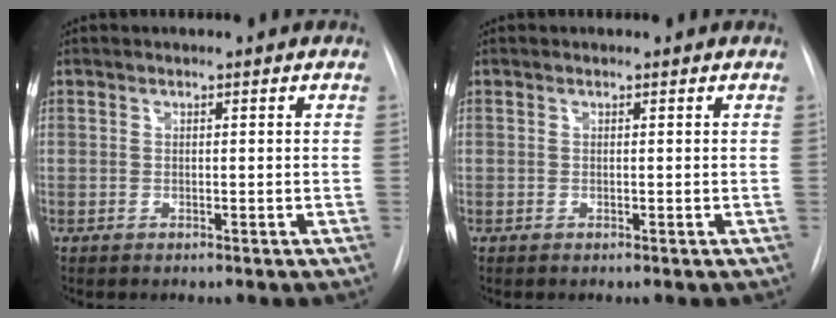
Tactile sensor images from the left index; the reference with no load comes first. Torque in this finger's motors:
{"motor_torque": [-0.08, -0.10, 0.01, -0.01]}